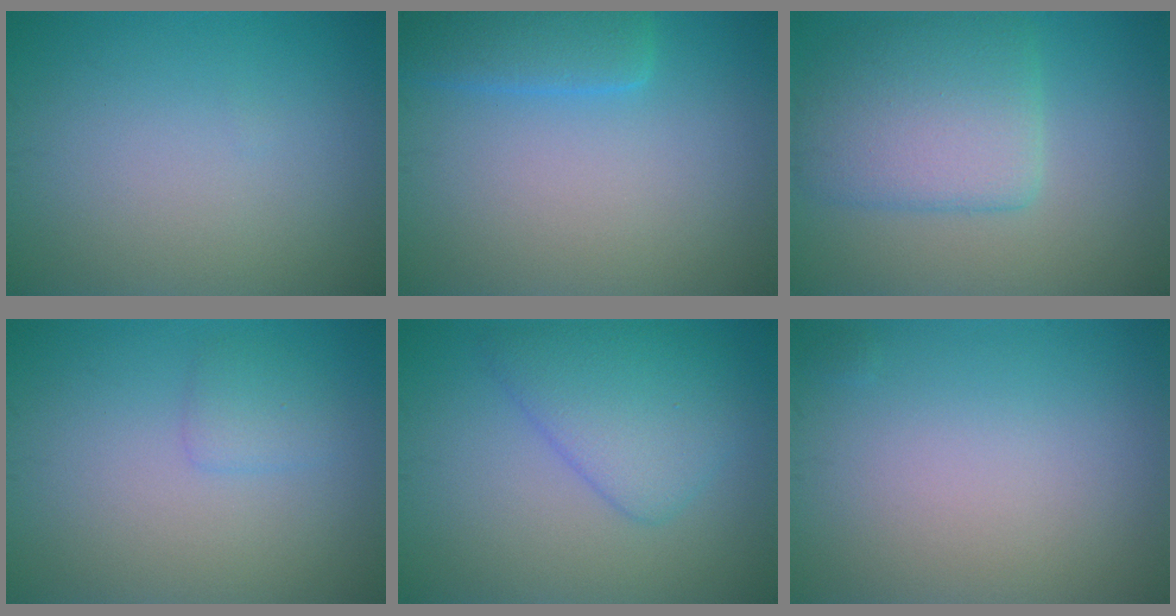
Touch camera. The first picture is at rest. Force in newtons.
{"total": 3.1, "press": 3.1, "slide": 0.3}
{"total": 5.8, "press": 5.8, "slide": 0.6}
{"total": 1.4, "press": 1.4, "slide": 0.1}
{"total": 4.5, "press": 4.5, "slide": 0.2}
{"total": 0.0}